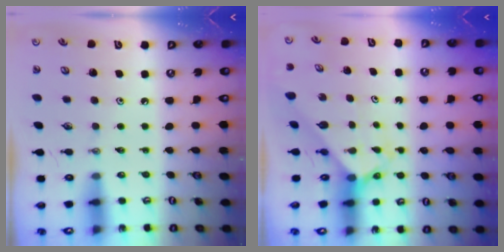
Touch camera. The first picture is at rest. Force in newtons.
{"total": 2.5, "press": 2.5, "slide": 0.2}